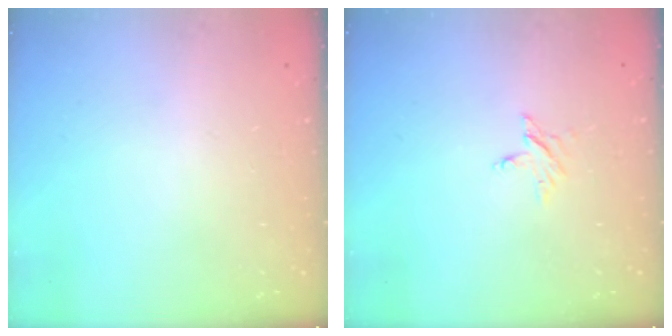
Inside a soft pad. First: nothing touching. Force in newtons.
{"total": 2.4, "press": 2.4, "slide": 0.2}